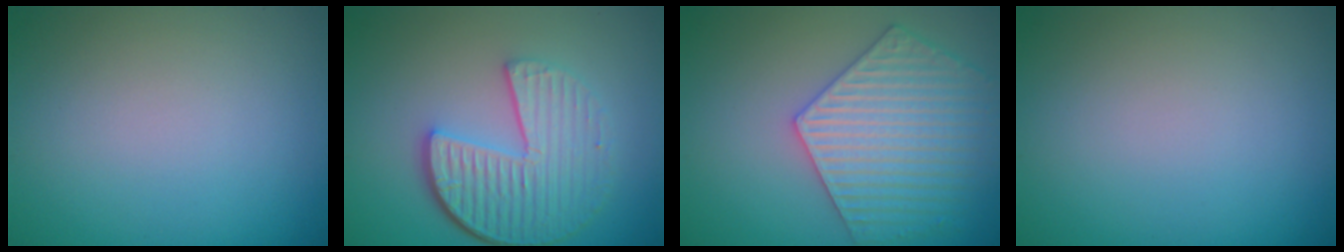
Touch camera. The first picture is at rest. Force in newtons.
{"total": 6.3, "press": 4.4, "slide": 4.4}
{"total": 5.4, "press": 5.0, "slide": 2.1}
{"total": 0.0}